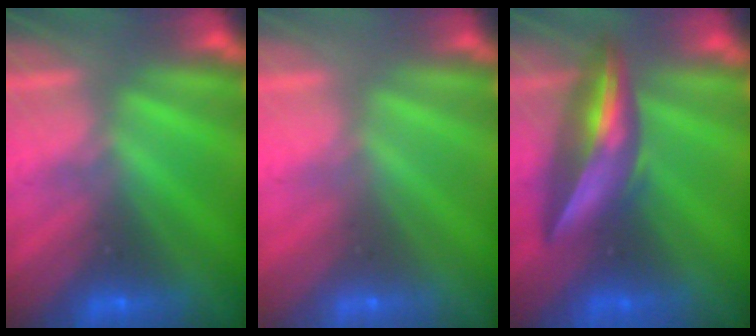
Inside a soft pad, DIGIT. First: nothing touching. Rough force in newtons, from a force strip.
{"total": 2.9}
{"total": 6.0}